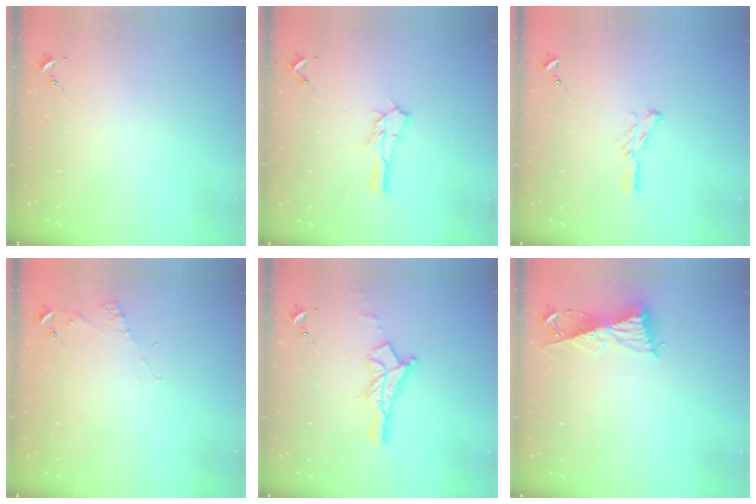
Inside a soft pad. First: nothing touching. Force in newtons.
{"total": 8.4, "press": 8.4, "slide": 0.3}
{"total": 5.0, "press": 5.0, "slide": 0.5}
{"total": 4.9, "press": 4.9, "slide": 0.6}
{"total": 12.9, "press": 12.8, "slide": 1.0}
{"total": 9.2, "press": 9.2, "slide": 0.3}